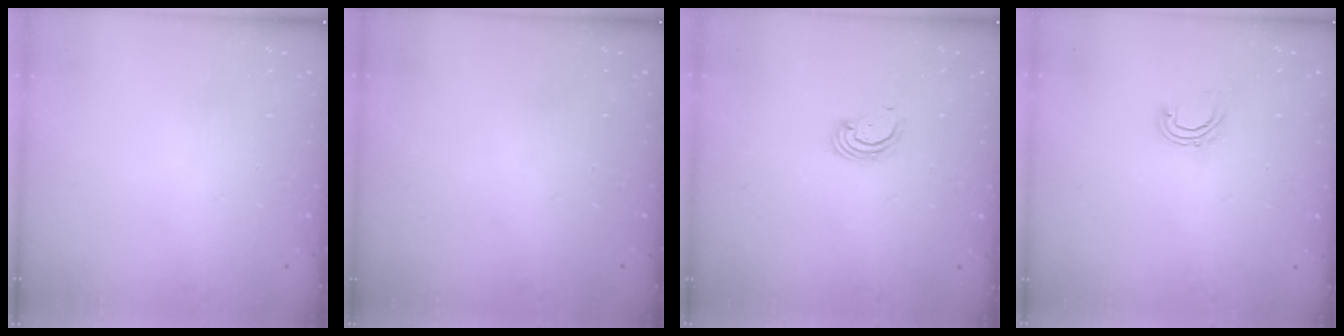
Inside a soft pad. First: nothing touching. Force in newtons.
{"total": 0.0}
{"total": 2.8, "press": 2.8, "slide": 0.3}
{"total": 5.0, "press": 4.9, "slide": 1.0}